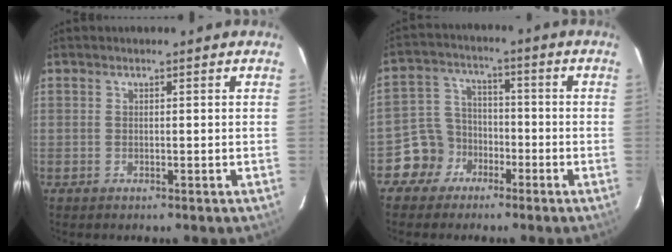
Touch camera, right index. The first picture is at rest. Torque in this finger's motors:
{"motor_torque": [0.14, -0.31, -0.31, -0.18]}